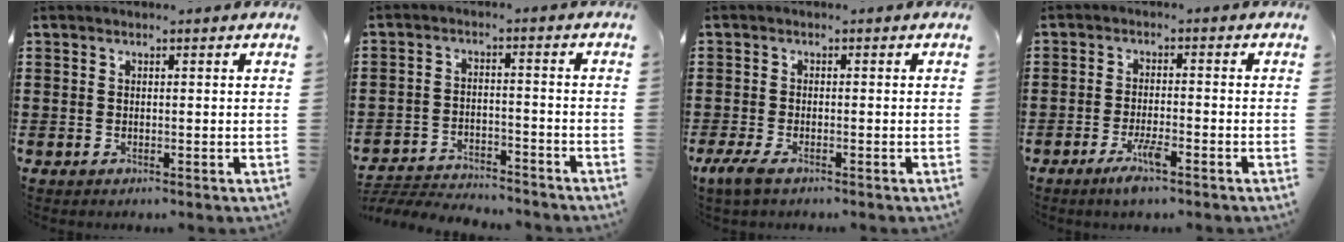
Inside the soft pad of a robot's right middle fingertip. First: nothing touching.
{"total": 4.3, "force": [-4.3, 0.5, 0.5], "torque": [-0.020, 0.000, -0.092]}
{"total": 2.5, "force": [-1.5, 0.6, 1.9], "torque": [-0.056, -0.008, -0.033]}
{"total": 4.5, "force": [-2.6, 0.6, 3.6], "torque": [-0.071, -0.007, -0.047]}